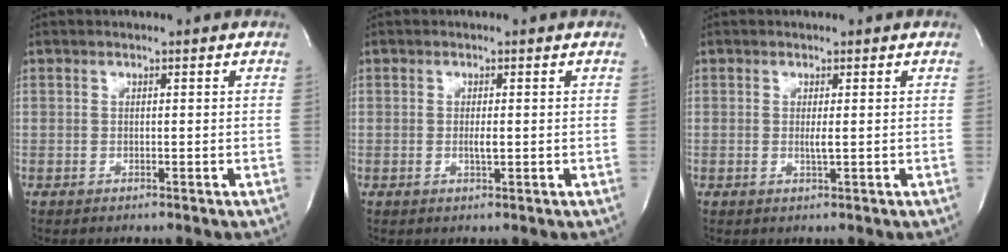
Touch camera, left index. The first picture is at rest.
{"total": 1.4, "force": [-0.2, 0.2, 1.4], "torque": [-0.027, -0.004, -0.004]}
{"total": 1.3, "force": [0.0, -0.1, 1.3], "torque": [-0.029, -0.005, 0.000]}